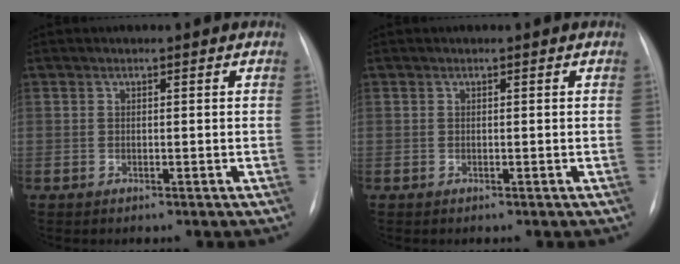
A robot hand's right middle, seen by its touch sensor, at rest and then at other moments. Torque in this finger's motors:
{"motor_torque": [-0.30, 0.05, 0.01, -0.01]}